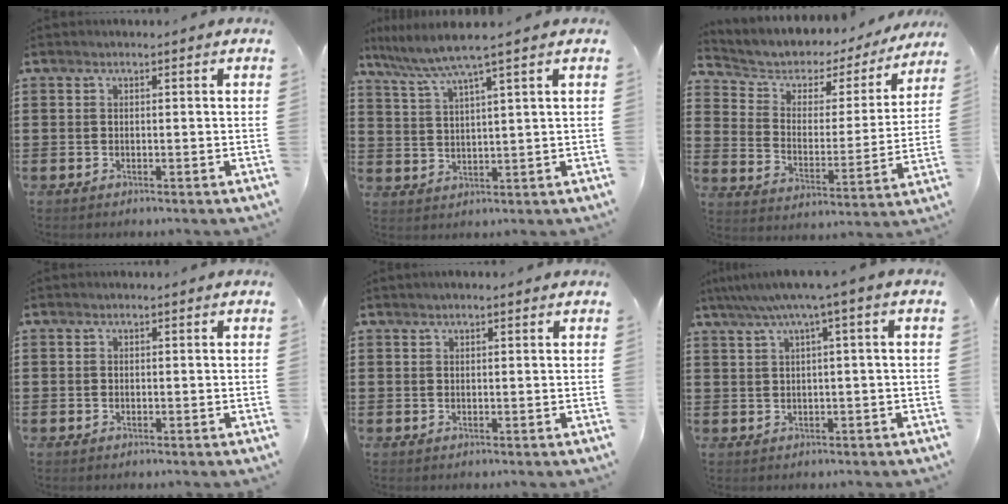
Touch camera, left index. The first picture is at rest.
{"total": 4.8, "force": [3.5, -0.7, 3.2], "torque": [-0.076, -0.018, 0.055]}
{"total": 3.9, "force": [2.5, 2.8, 1.1], "torque": [-0.046, -0.021, 0.034]}
{"total": 0.0}
{"total": 0.8, "force": [0.6, 0.1, 0.5], "torque": [-0.010, 0.002, 0.010]}
{"total": 4.2, "force": [1.2, -0.6, 4.0], "torque": [-0.078, -0.007, 0.014]}